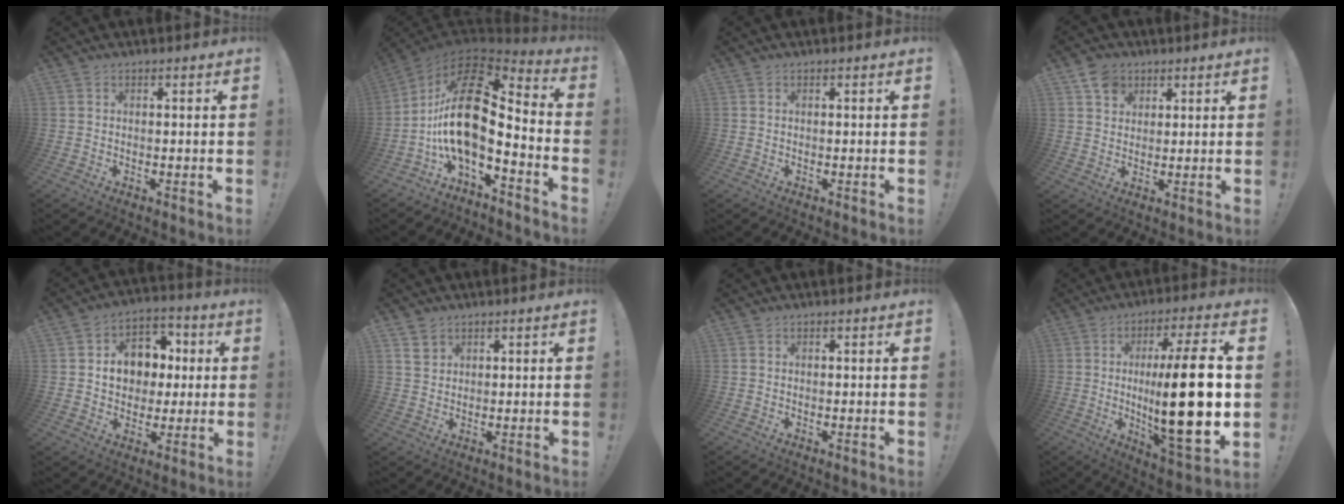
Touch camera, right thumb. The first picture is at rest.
{"total": 19.2, "force": [0.4, 7.6, 17.6], "torque": [-0.344, -0.009, 0.003]}
{"total": 0.0}
{"total": 6.2, "force": [3.6, 4.8, 1.5], "torque": [-0.024, -0.013, 0.068]}
{"total": 11.2, "force": [1.2, 9.8, 5.4], "torque": [-0.078, 0.003, 0.034]}
{"total": 3.6, "force": [2.5, 2.4, 0.9], "torque": [-0.001, -0.016, 0.044]}
{"total": 0.0}
{"total": 23.8, "force": [0.3, 5.1, 23.3], "torque": [-0.393, -0.025, 0.000]}